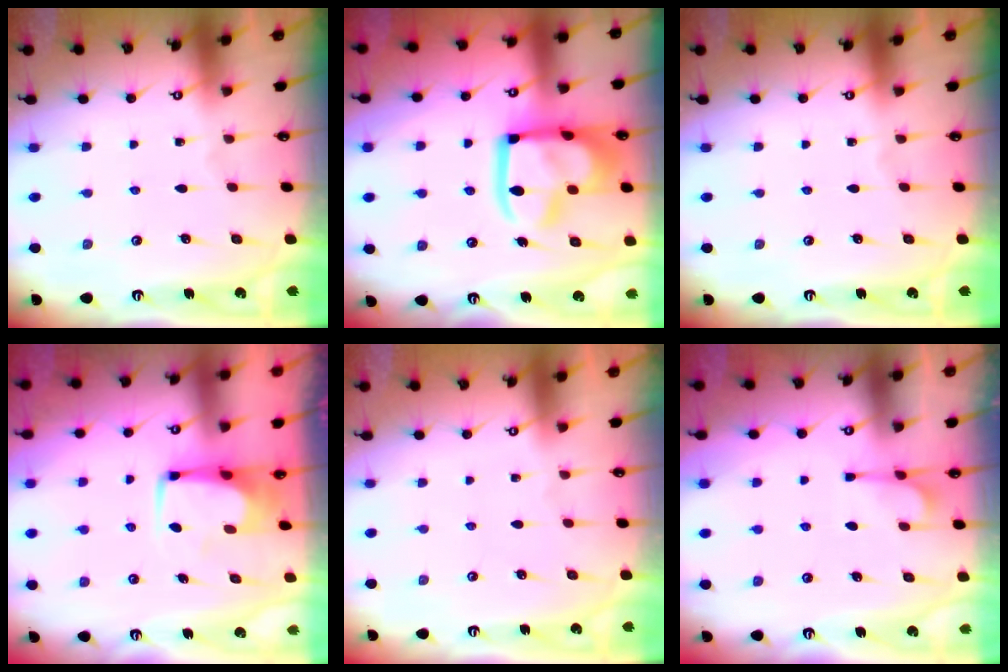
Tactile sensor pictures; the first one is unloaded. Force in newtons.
{"total": 20.0, "press": 19.9, "slide": 2.2}
{"total": 0.0}
{"total": 5.3, "press": 5.3, "slide": 0.5}
{"total": 1.5, "press": 1.4, "slide": 0.6}
{"total": 2.5, "press": 2.0, "slide": 1.4}